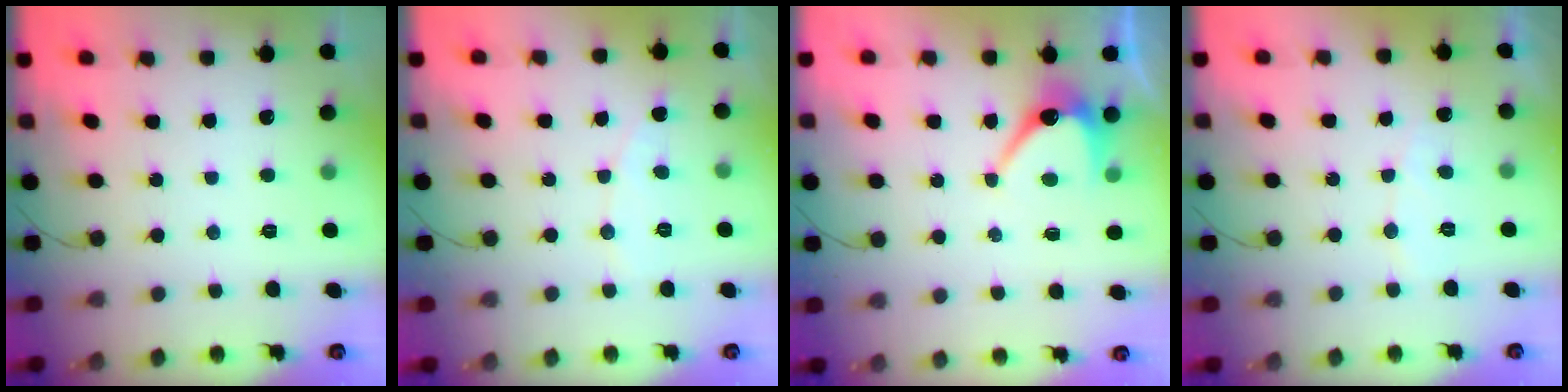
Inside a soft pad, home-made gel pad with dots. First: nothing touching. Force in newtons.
{"total": 3.3, "press": 3.3, "slide": 0.3}
{"total": 6.9, "press": 6.9, "slide": 0.2}
{"total": 4.5, "press": 4.5, "slide": 0.4}